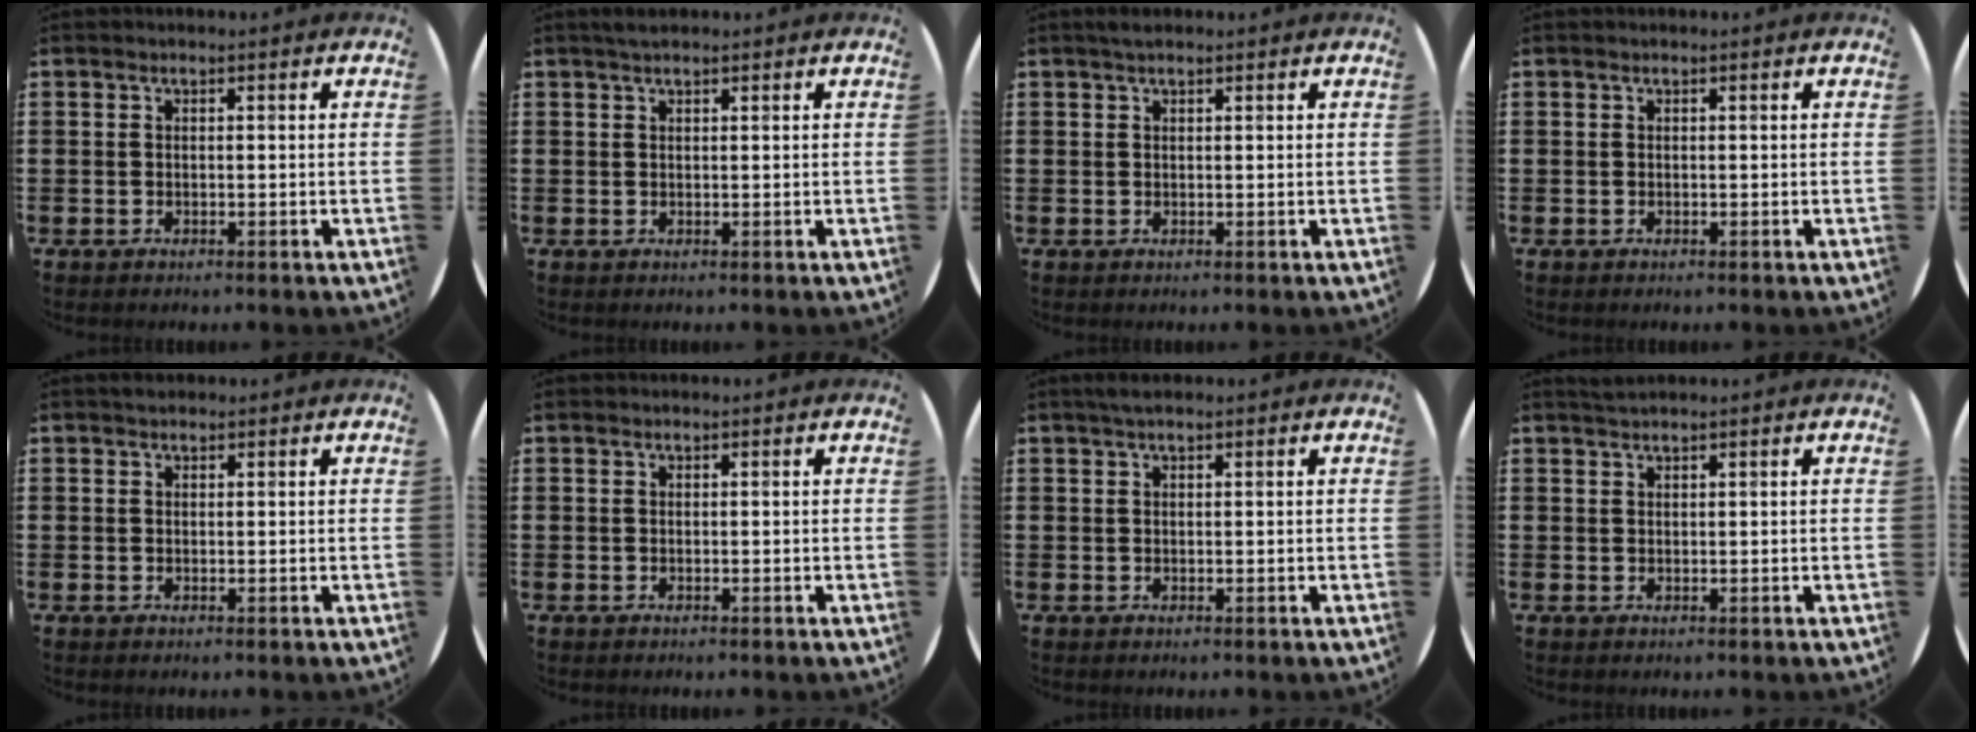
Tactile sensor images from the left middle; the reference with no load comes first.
{"total": 1.0, "force": [0.9, 0.2, 0.5], "torque": [-0.011, 0.003, 0.015]}
{"total": 0.9, "force": [0.7, 0.2, 0.5], "torque": [-0.010, 0.002, 0.013]}
{"total": 0.0}
{"total": 0.6, "force": [0.5, 0.3, 0.0], "torque": [0.000, 0.003, 0.010]}
{"total": 0.0}
{"total": 1.0, "force": [0.8, 0.1, 0.6], "torque": [-0.013, 0.003, 0.013]}
{"total": 1.0, "force": [0.9, -0.1, 0.2], "torque": [-0.005, 0.000, 0.018]}